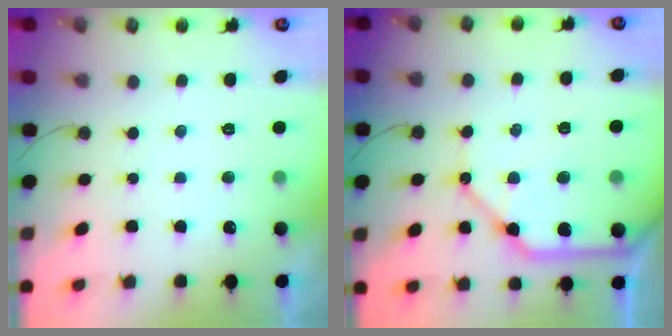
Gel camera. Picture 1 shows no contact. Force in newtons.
{"total": 19.2, "press": 19.0, "slide": 2.5}